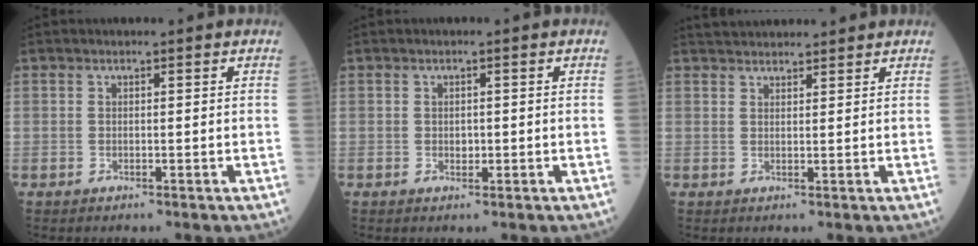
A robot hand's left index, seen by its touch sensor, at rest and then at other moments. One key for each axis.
{"total": 0.9, "fx": -0.2, "fy": 0.7, "fz": 0.6, "tx": -0.008, "ty": -0.003, "tz": -0.006}
{"total": 6.7, "fx": 6.4, "fy": 1.2, "fz": 1.7, "tx": -0.020, "ty": 0.032, "tz": 0.091}